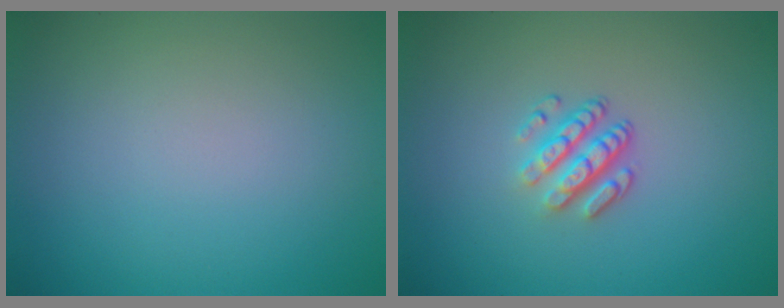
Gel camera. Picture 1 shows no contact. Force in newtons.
{"total": 3.2, "press": 2.3, "slide": 2.2}